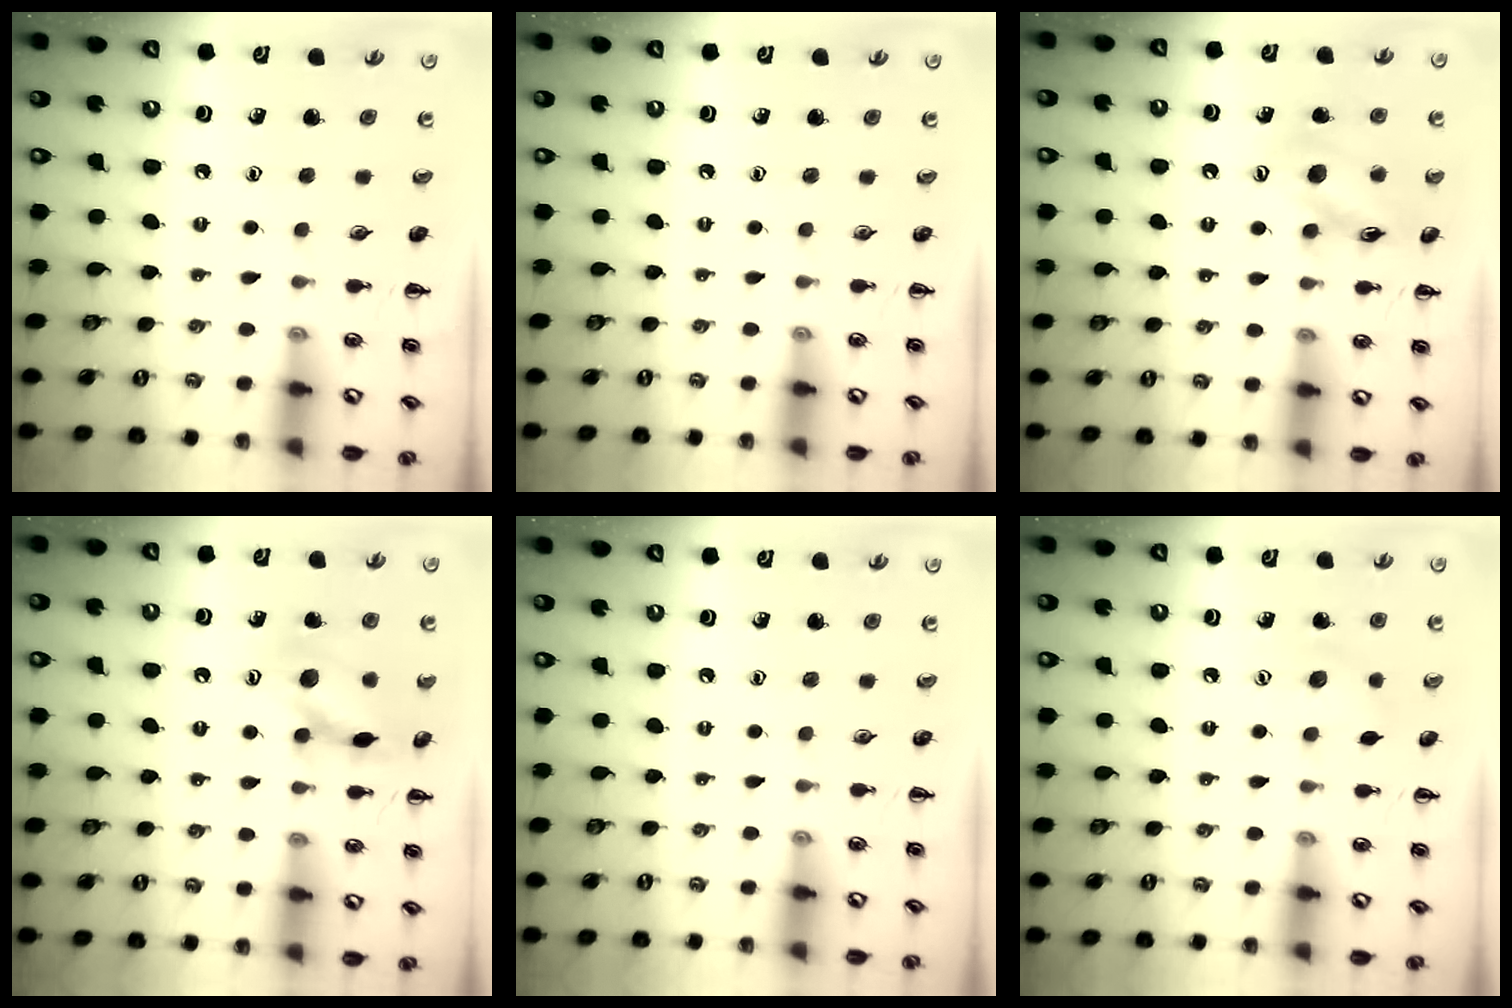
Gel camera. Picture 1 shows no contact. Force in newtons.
{"total": 0.0}
{"total": 12.5, "press": 12.3, "slide": 2.0}
{"total": 13.2, "press": 13.2, "slide": 1.1}
{"total": 0.0}
{"total": 7.6, "press": 7.3, "slide": 2.0}